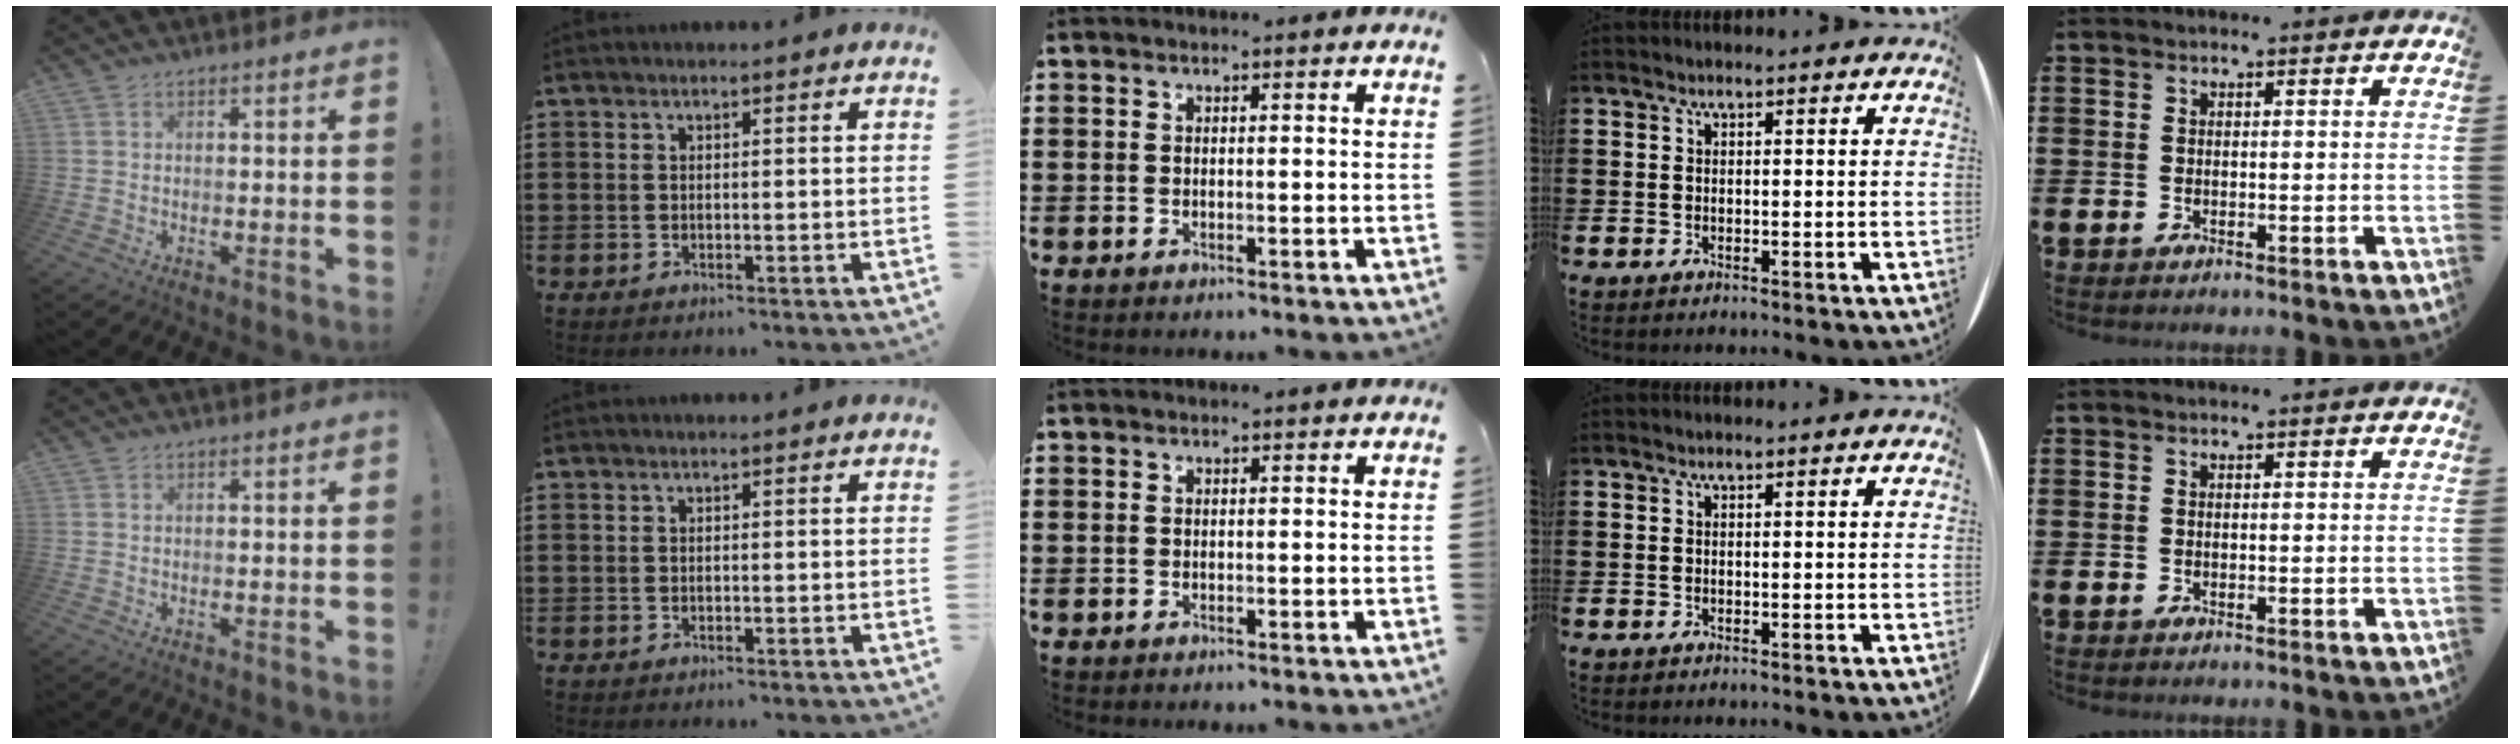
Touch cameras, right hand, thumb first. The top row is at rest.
{}